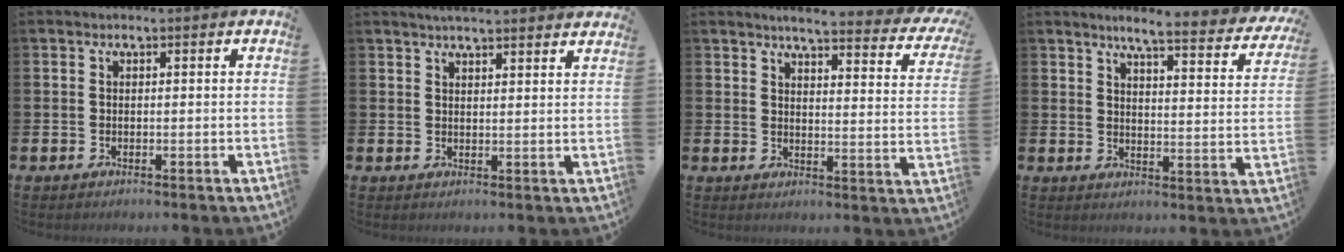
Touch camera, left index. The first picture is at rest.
{"total": 3.4, "force": [3.3, -0.1, 0.6], "torque": [-0.012, -0.014, 0.059]}
{"total": 3.9, "force": [3.6, 0.3, 1.5], "torque": [-0.032, -0.036, 0.053]}
{"total": 5.3, "force": [4.7, 0.3, 2.4], "torque": [-0.049, -0.040, 0.071]}